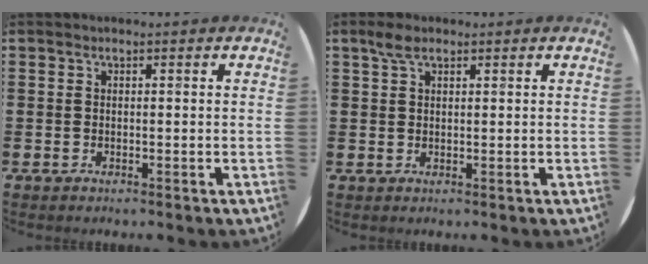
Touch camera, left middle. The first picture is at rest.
{"total": 2.3, "force": [1.5, 1.1, 1.3], "torque": [-0.021, 0.003, 0.025]}